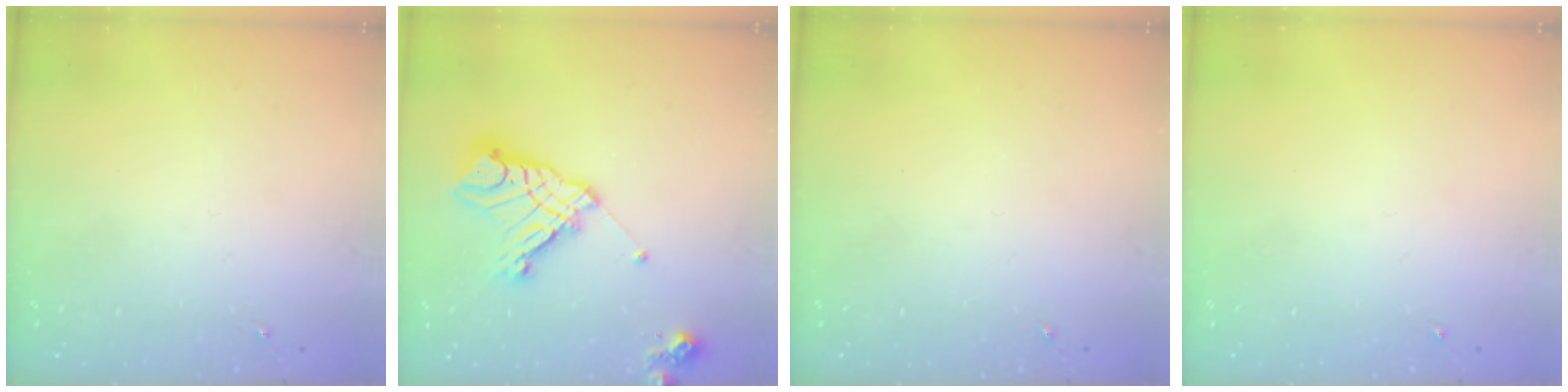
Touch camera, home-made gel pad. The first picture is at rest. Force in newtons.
{"total": 16.6, "press": 16.5, "slide": 2.1}
{"total": 0.0}
{"total": 0.0}